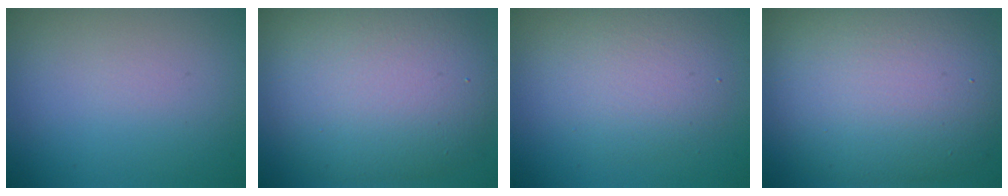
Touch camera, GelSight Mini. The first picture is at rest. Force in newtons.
{"total": 10.6, "press": 10.6, "slide": 0.3}
{"total": 3.9, "press": 3.9, "slide": 0.2}
{"total": 11.1, "press": 11.1, "slide": 0.5}